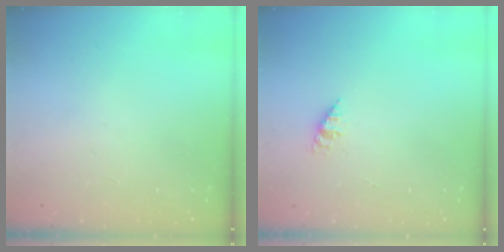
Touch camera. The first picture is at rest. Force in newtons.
{"total": 1.1, "press": 1.1, "slide": 0.2}